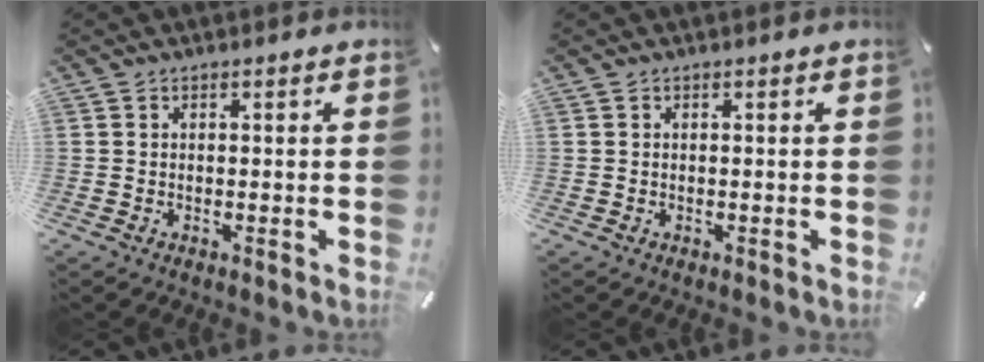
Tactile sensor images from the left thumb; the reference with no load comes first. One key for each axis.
{"total": 0.0}